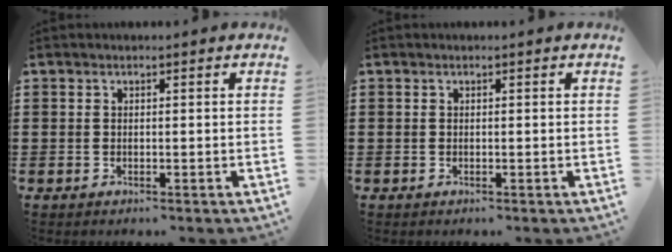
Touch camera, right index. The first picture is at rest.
{"total": 0.0}